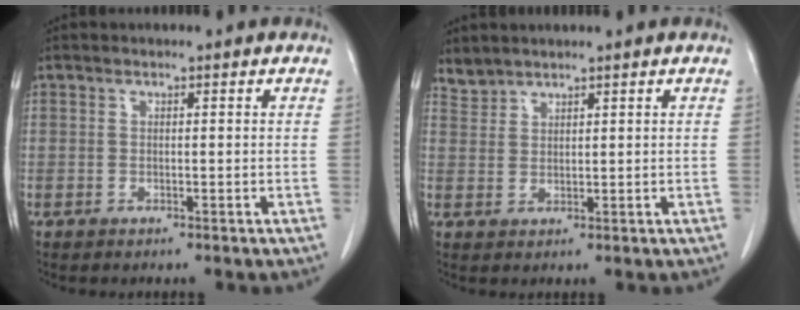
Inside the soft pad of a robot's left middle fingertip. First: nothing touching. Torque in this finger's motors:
{"motor_torque": [0.36, -0.42, -0.04, -0.02]}